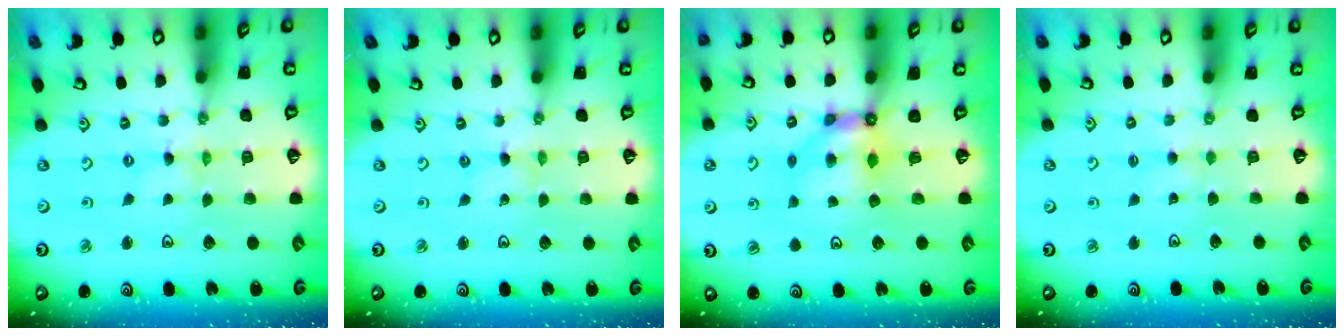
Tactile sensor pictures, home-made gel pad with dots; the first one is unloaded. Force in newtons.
{"total": 0.6, "press": 0.6, "slide": 0.1}
{"total": 6.3, "press": 6.3, "slide": 0.3}
{"total": 1.6, "press": 1.6, "slide": 0.3}